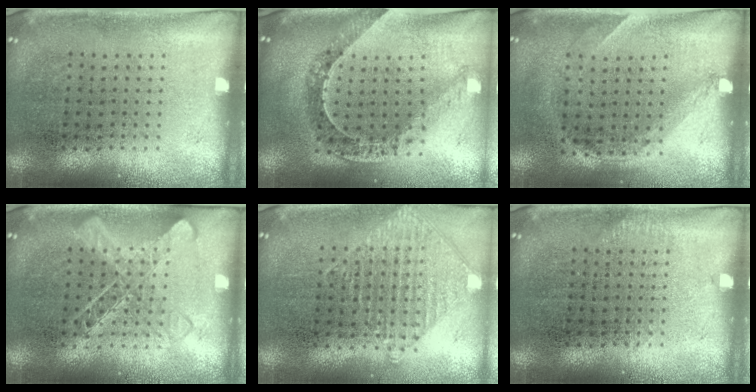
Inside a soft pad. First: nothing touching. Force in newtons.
{"total": 1.1, "press": 1.1, "slide": 0.2}
{"total": 1.4, "press": 1.0, "slide": 1.0}
{"total": 1.4, "press": 1.4, "slide": 0.3}
{"total": 0.9, "press": 0.9, "slide": 0.0}
{"total": 0.6, "press": 0.6, "slide": 0.2}